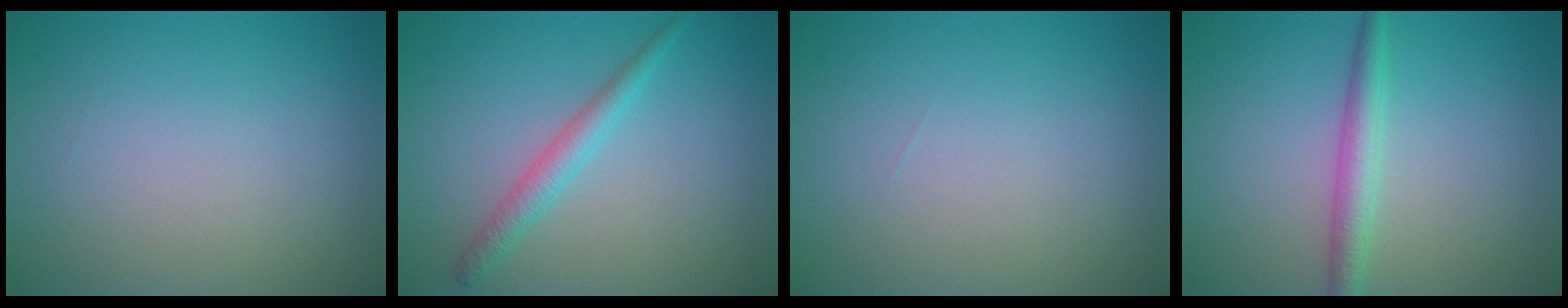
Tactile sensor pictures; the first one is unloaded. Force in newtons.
{"total": 2.2, "press": 2.2, "slide": 0.0}
{"total": 0.0}
{"total": 2.6, "press": 2.6, "slide": 0.0}